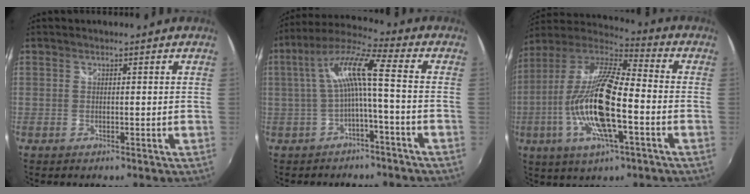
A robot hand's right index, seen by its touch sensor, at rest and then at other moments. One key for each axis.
{"total": 9.3, "fx": -1.3, "fy": 0.4, "fz": 9.2, "tx": -0.194, "ty": 0.019, "tz": -0.021}
{"total": 20.2, "fx": -5.3, "fy": 4.9, "fz": 18.8, "tx": -0.361, "ty": -0.019, "tz": -0.105}